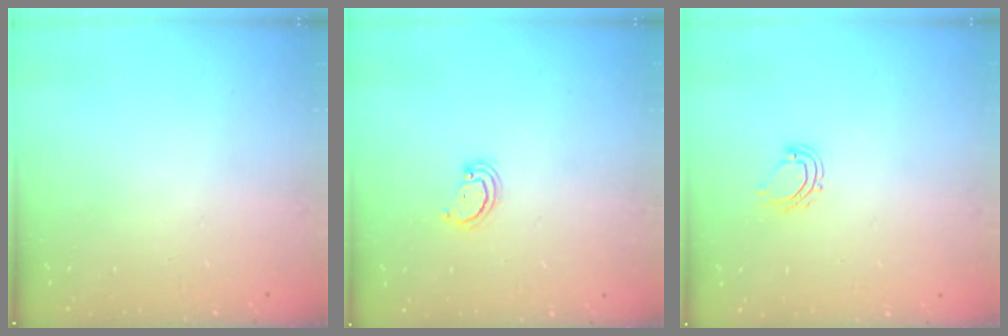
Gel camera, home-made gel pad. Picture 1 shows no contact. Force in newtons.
{"total": 2.6, "press": 2.6, "slide": 0.3}
{"total": 6.0, "press": 5.9, "slide": 1.0}